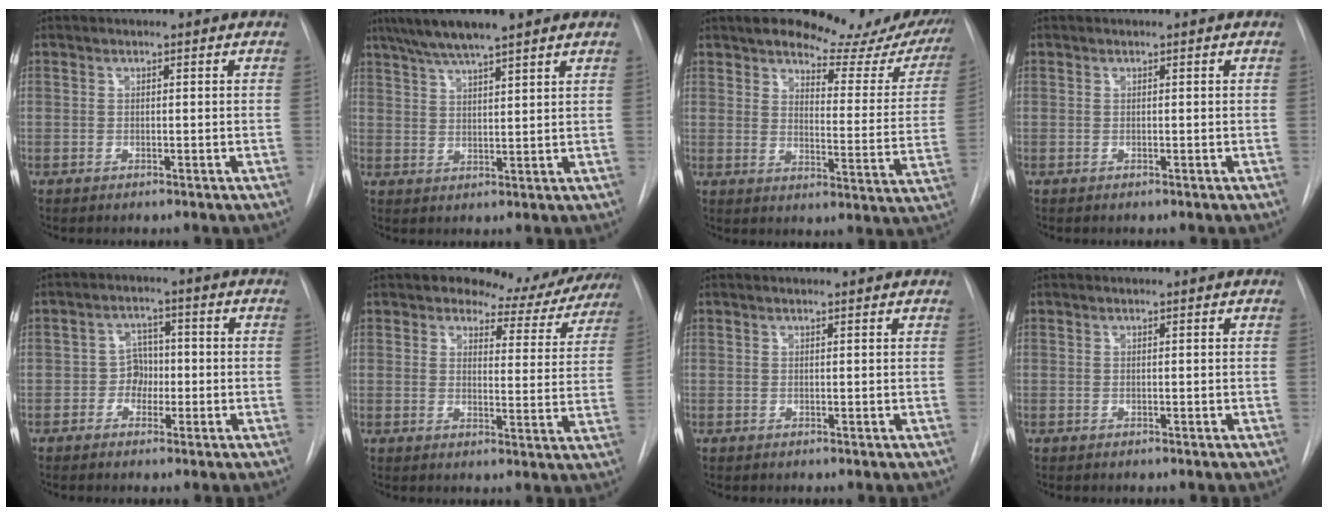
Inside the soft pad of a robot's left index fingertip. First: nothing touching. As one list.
[{"total": 9.5, "force": [7.4, 0.8, 6.0], "torque": [-0.103, 0.032, 0.122]}, {"total": 21.8, "force": [19.2, 6.5, 8.1], "torque": [-0.090, -0.056, 0.213]}, {"total": 0.0}, {"total": 3.5, "force": [-1.0, 2.9, 1.7], "torque": [-0.022, 0.011, -0.020]}, {"total": 10.7, "force": [9.9, 3.9, 1.4], "torque": [0.004, -0.019, 0.100]}, {"total": 2.4, "force": [2.3, 0.2, 0.5], "torque": [-0.011, 0.017, 0.028]}, {"total": 0.6, "force": [0.6, 0.0, 0.1], "torque": [-0.003, 0.008, 0.010]}]